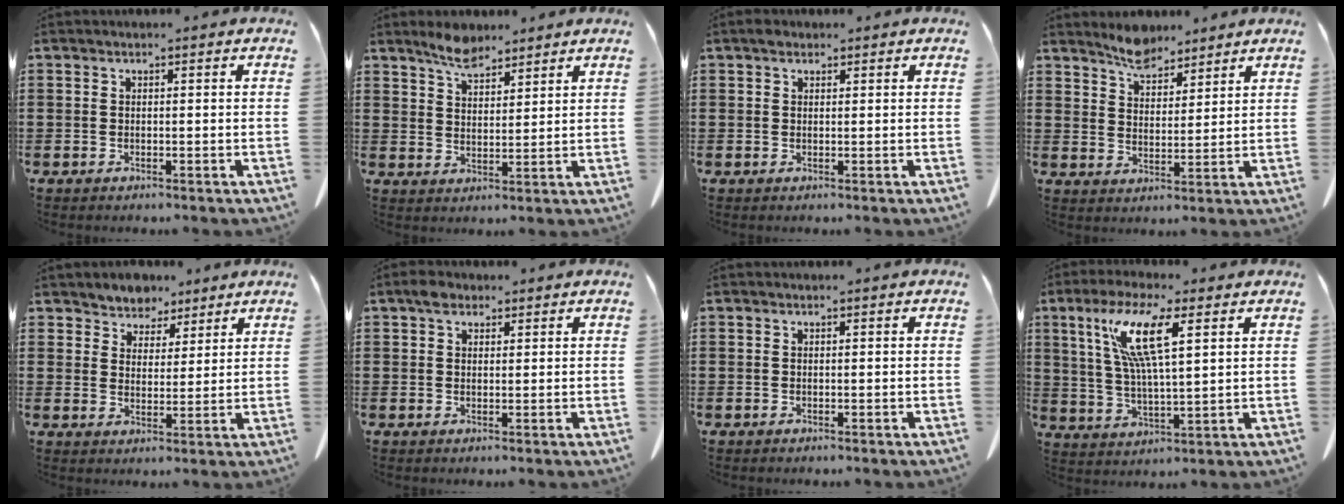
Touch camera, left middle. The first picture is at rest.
{"total": 5.3, "force": [4.7, 1.7, 2.0], "torque": [-0.051, -0.007, 0.088]}
{"total": 1.1, "force": [0.8, 0.7, 0.3], "torque": [0.000, 0.000, 0.012]}
{"total": 5.3, "force": [4.9, 1.8, 1.1], "torque": [-0.038, -0.010, 0.093]}
{"total": 4.3, "force": [3.8, 2.0, -0.5], "torque": [-0.013, -0.014, 0.068]}
{"total": 2.5, "force": [1.7, 1.5, 1.1], "torque": [-0.018, 0.004, 0.029]}
{"total": 0.0}
{"total": 10.3, "force": [5.2, 2.0, 8.7], "torque": [-0.189, -0.002, 0.086]}